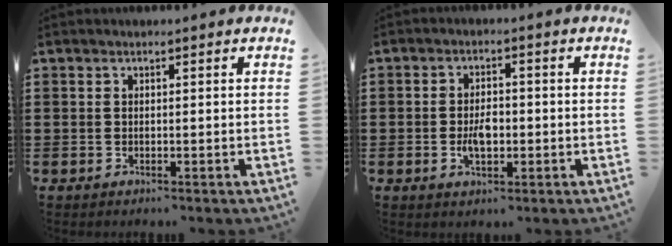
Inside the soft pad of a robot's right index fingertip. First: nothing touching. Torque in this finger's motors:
{"motor_torque": [2.14, 0.00, 0.28, 0.07]}